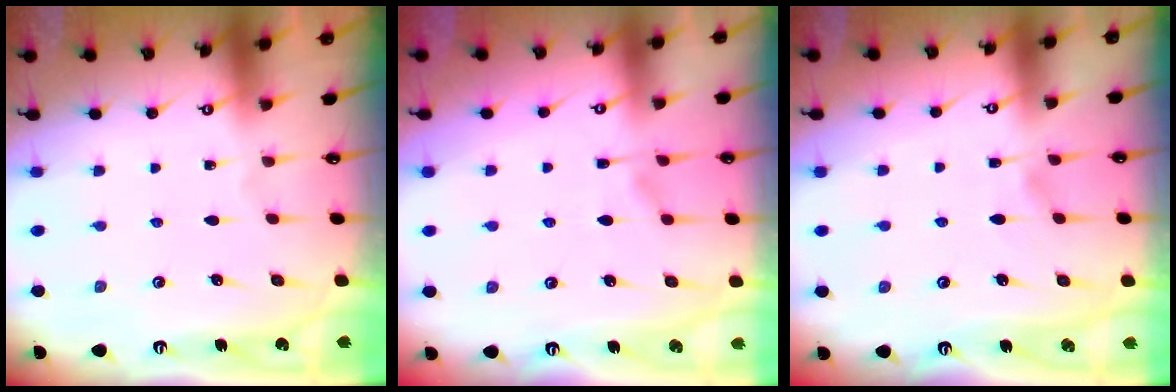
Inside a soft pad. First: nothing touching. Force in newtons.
{"total": 1.3, "press": 0.3, "slide": 1.2}
{"total": 3.6, "press": 3.6, "slide": 0.5}